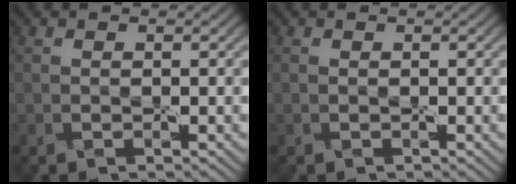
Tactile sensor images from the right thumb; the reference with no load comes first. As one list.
[{"total": 0.0}]